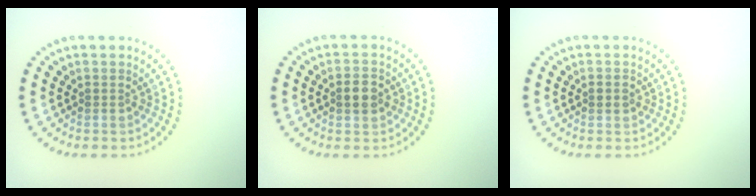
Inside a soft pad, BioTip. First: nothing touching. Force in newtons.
{"total": 2.9, "press": 2.9, "slide": 0.0}
{"total": 1.2, "press": 1.2, "slide": 0.0}